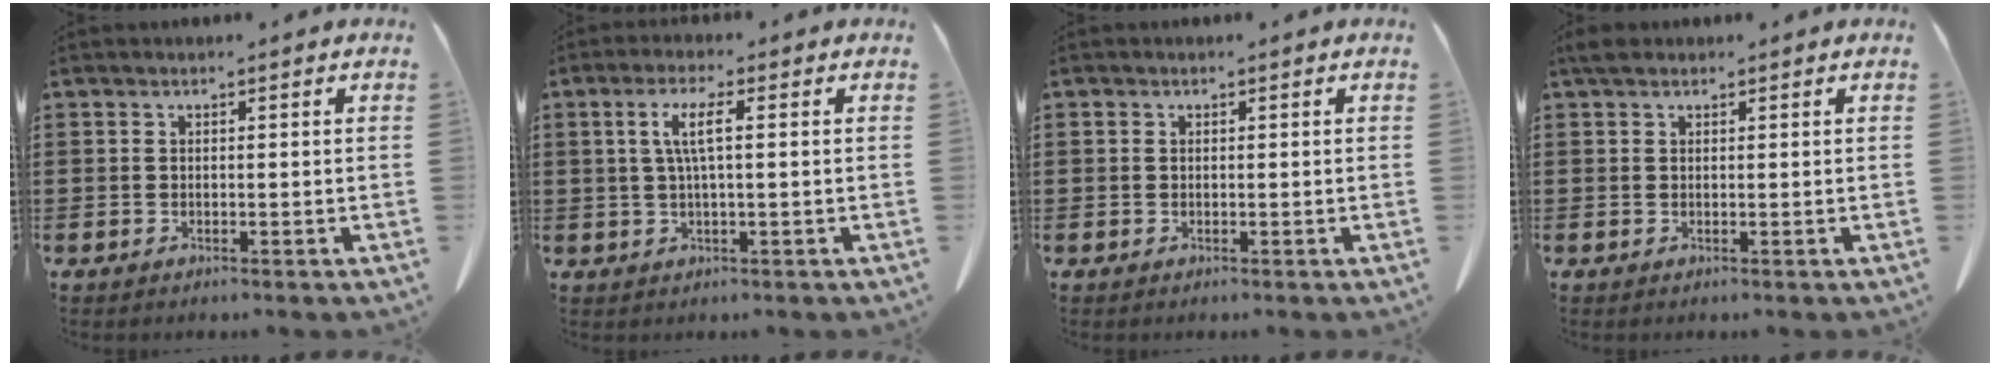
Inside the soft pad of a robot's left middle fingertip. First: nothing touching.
{"total": 4.3, "force": [0.7, 0.7, 4.2], "torque": [-0.089, 0.001, 0.007]}
{"total": 0.0}
{"total": 1.4, "force": [1.0, 0.7, 0.8], "torque": [-0.020, 0.002, 0.019]}